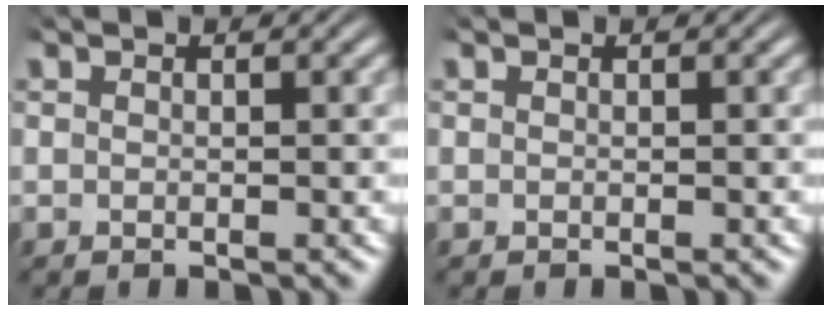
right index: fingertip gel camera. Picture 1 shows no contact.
{"total": 0.0}